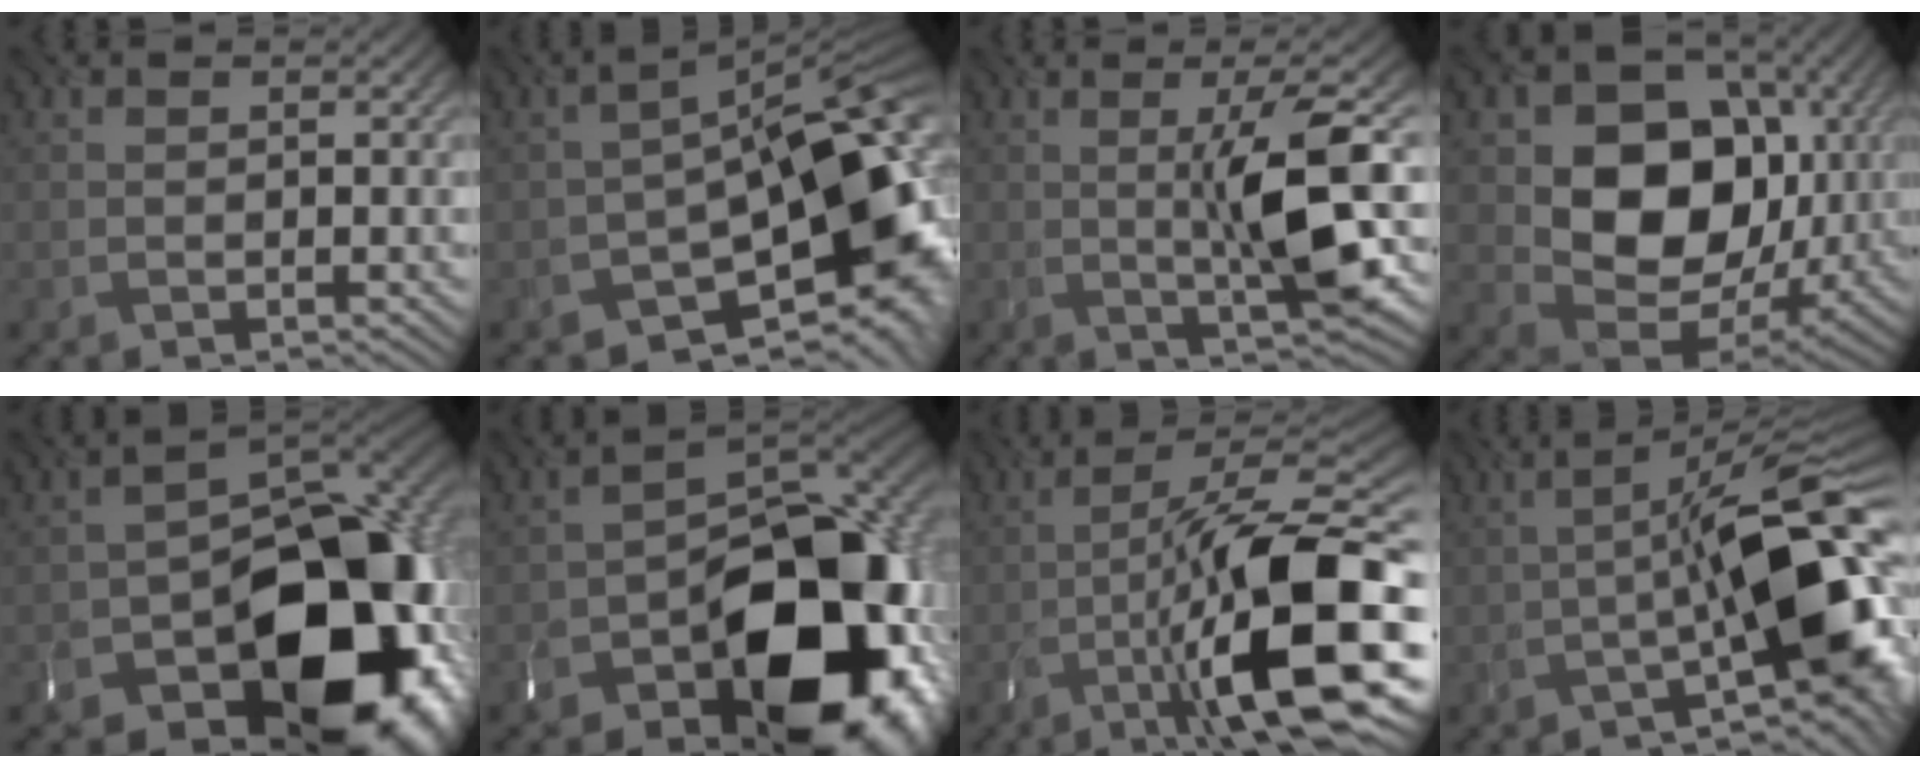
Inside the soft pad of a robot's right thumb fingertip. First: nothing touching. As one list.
[{"total": 13.6, "force": [-5.9, 6.6, 10.3], "torque": [-0.140, -0.022, -0.098]}, {"total": 10.3, "force": [-0.2, 1.6, 10.2], "torque": [-0.156, 0.019, -0.002]}, {"total": 13.8, "force": [1.6, 10.6, 8.7], "torque": [-0.145, -0.011, 0.026]}, {"total": 20.2, "force": [-8.2, 12.6, 13.5], "torque": [-0.169, -0.042, -0.112]}, {"total": 18.5, "force": [-7.5, 11.0, 12.8], "torque": [-0.160, -0.027, -0.124]}, {"total": 18.9, "force": [-5.5, 5.2, 17.4], "torque": [-0.275, 0.010, -0.089]}, {"total": 12.6, "force": [-3.6, 2.8, 11.8], "torque": [-0.180, 0.016, -0.062]}]